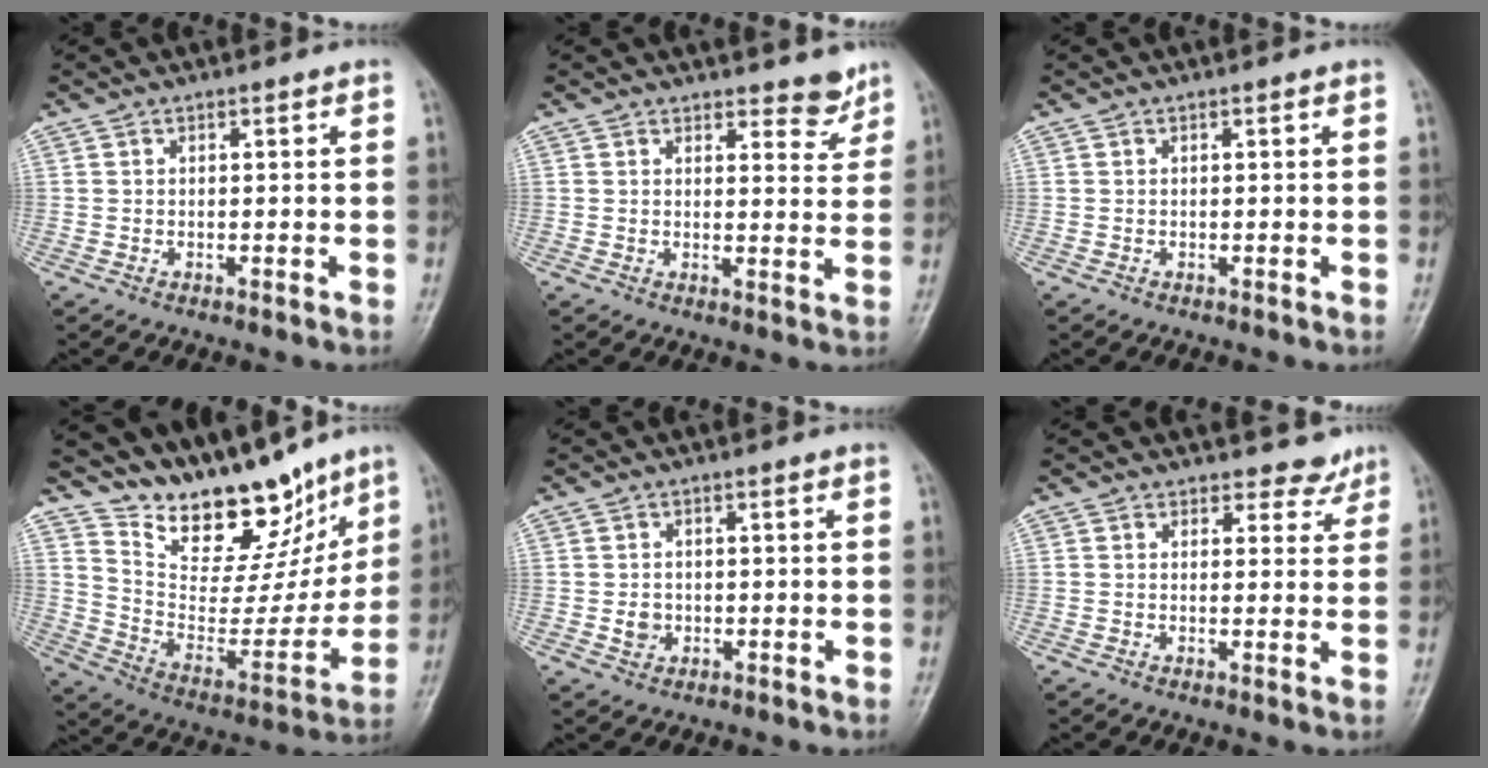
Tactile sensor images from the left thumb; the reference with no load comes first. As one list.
[{"total": 4.2, "force": [3.6, 1.7, 1.3], "torque": [0.007, -0.031, 0.044]}, {"total": 0.0}, {"total": 20.8, "force": [15.9, 9.0, 9.9], "torque": [-0.093, -0.086, 0.266]}, {"total": 2.5, "force": [-0.3, 2.2, 1.2], "torque": [-0.009, 0.002, -0.003]}, {"total": 3.8, "force": [3.3, 1.9, -0.3], "torque": [0.029, -0.026, 0.028]}]